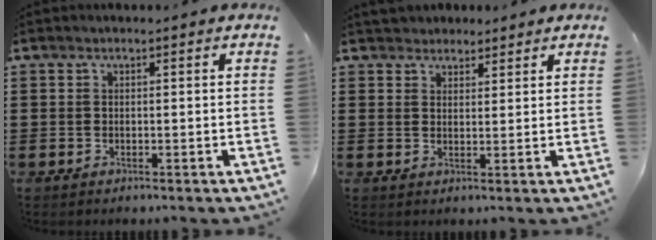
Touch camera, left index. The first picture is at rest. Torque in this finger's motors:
{"motor_torque": [0.59, -0.57, 0.38, 0.04]}